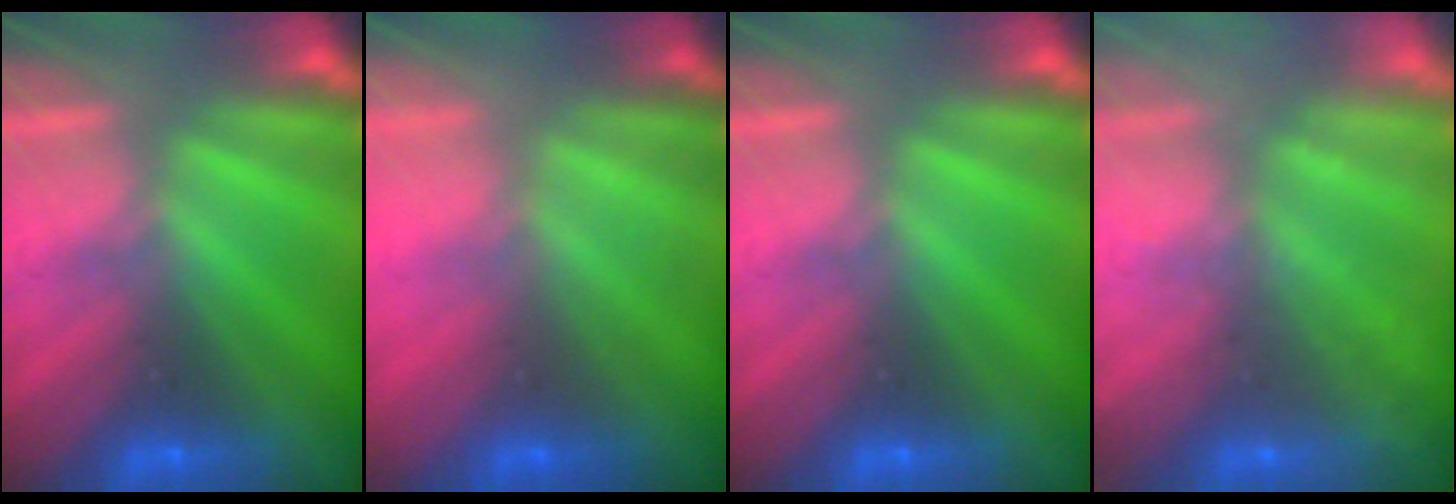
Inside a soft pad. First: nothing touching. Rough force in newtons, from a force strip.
{"total": 2.1}
{"total": 0.0}
{"total": 2.4}